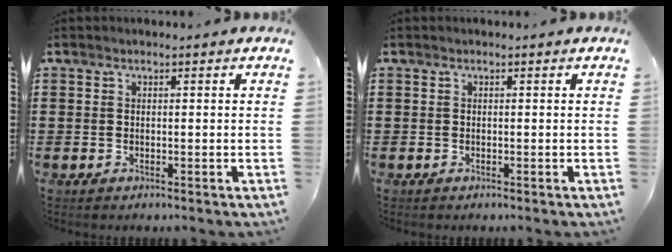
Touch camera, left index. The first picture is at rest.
{"total": 0.0}